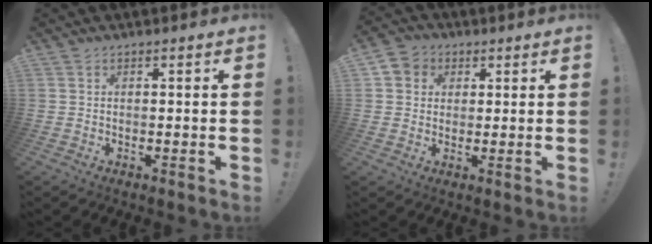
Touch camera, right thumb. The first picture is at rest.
{"total": 5.4, "force": [1.2, 5.1, 1.6], "torque": [-0.016, -0.003, 0.024]}